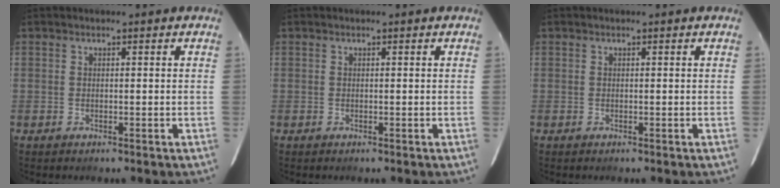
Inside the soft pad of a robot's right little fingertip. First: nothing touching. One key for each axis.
{"total": 0.0}
{"total": 0.0}